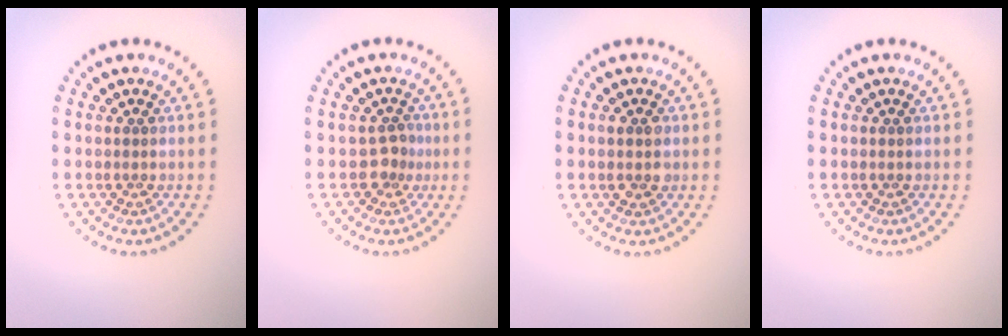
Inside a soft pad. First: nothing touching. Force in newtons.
{"total": 1.8, "press": 1.4, "slide": 1.2}
{"total": 1.2, "press": 1.2, "slide": 0.2}
{"total": 0.0}